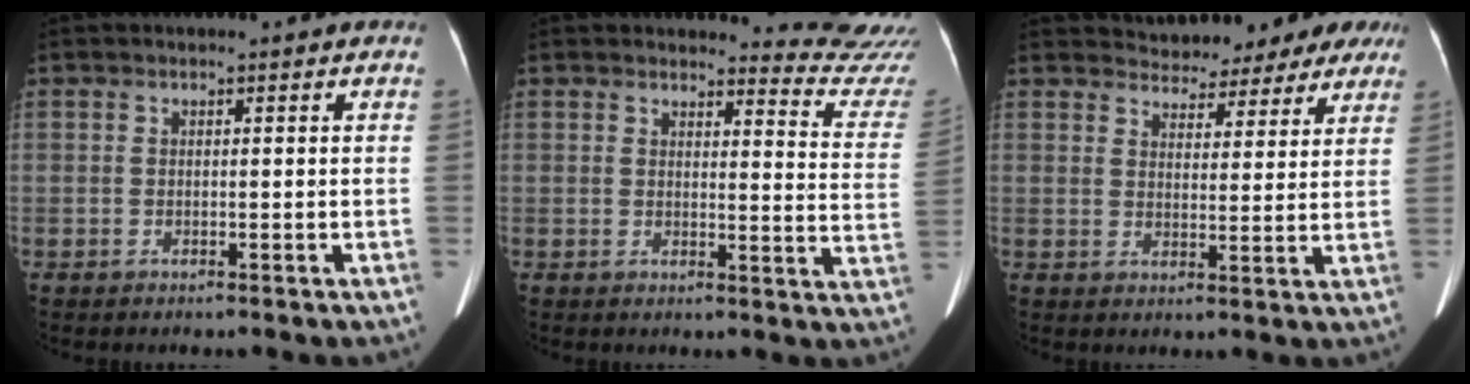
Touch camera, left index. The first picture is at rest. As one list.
[{"total": 11.3, "force": [11.3, -0.9, -0.3], "torque": [0.023, -0.144, 0.092]}, {"total": 13.7, "force": [12.4, 4.8, 3.2], "torque": [-0.024, -0.006, 0.136]}]